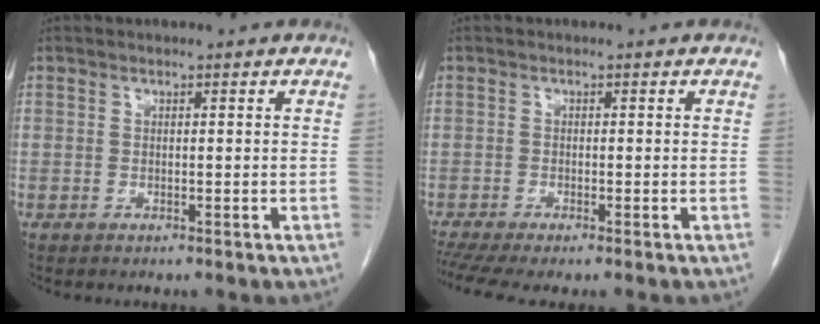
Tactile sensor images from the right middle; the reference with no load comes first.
{"total": 4.4, "force": [-3.5, 0.2, 2.7], "torque": [-0.047, -0.010, -0.064]}